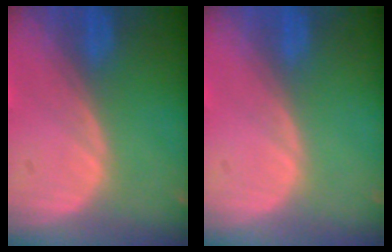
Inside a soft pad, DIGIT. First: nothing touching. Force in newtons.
{"total": 0.0}